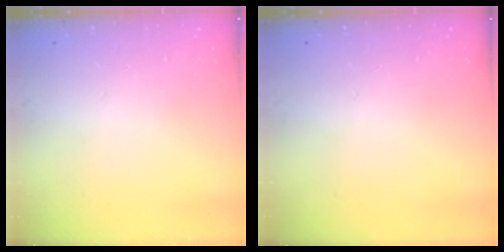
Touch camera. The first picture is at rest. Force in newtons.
{"total": 0.0}